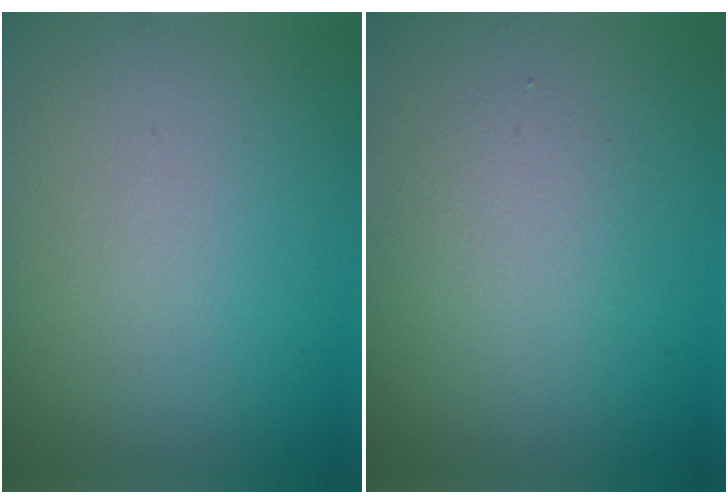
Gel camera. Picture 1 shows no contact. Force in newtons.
{"total": 2.0, "press": 2.0, "slide": 0.1}